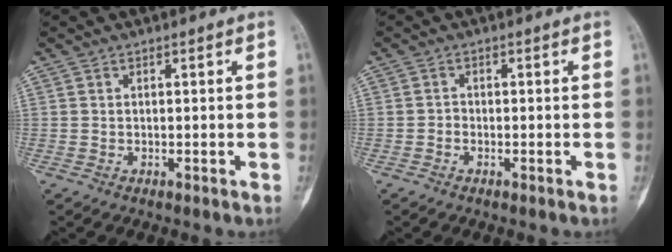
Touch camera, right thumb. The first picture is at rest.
{"total": 1.0, "force": [-0.5, 0.8, 0.4], "torque": [-0.001, 0.004, -0.013]}